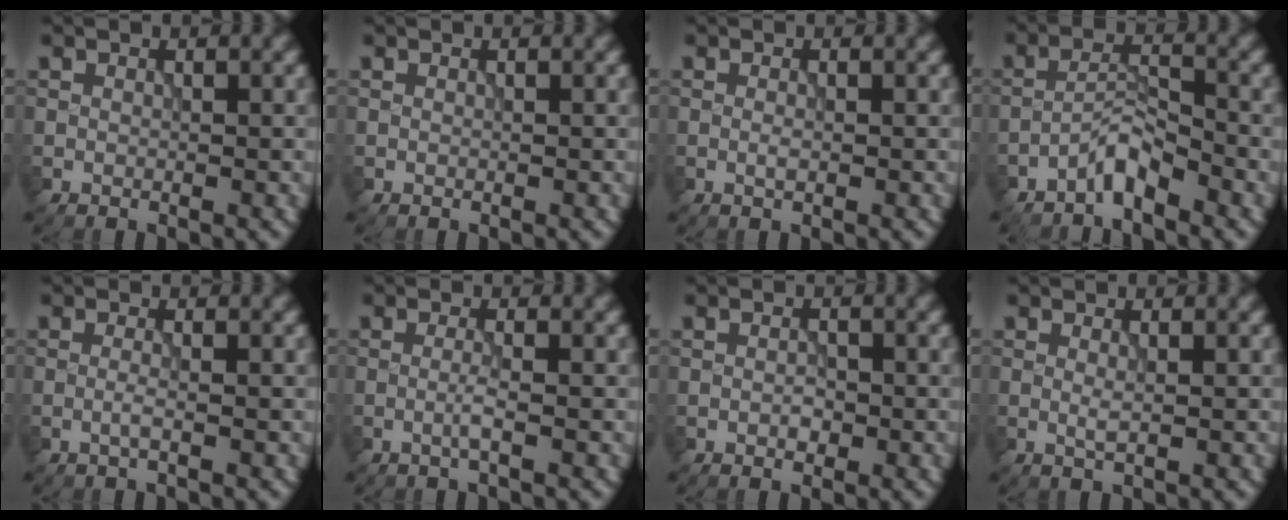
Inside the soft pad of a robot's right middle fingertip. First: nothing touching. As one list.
[{"total": 0.0}, {"total": 0.7, "force": [-0.1, 0.2, 0.6], "torque": [-0.014, -0.003, -0.004]}, {"total": 2.6, "force": [-2.2, 0.4, 1.4], "torque": [-0.025, 0.012, -0.045]}, {"total": 1.1, "force": [-0.3, 0.2, 1.0], "torque": [-0.018, 0.000, -0.011]}, {"total": 1.3, "force": [-0.4, 0.0, 1.3], "torque": [-0.024, 0.002, -0.013]}, {"total": 1.0, "force": [-0.4, 0.6, 0.8], "torque": [-0.013, 0.002, -0.007]}, {"total": 0.9, "force": [0.1, 0.1, 0.9], "torque": [-0.018, -0.001, 0.000]}]